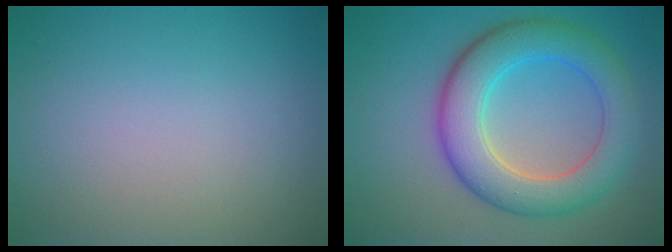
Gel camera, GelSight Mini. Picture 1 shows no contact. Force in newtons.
{"total": 7.3, "press": 7.3, "slide": 0.1}